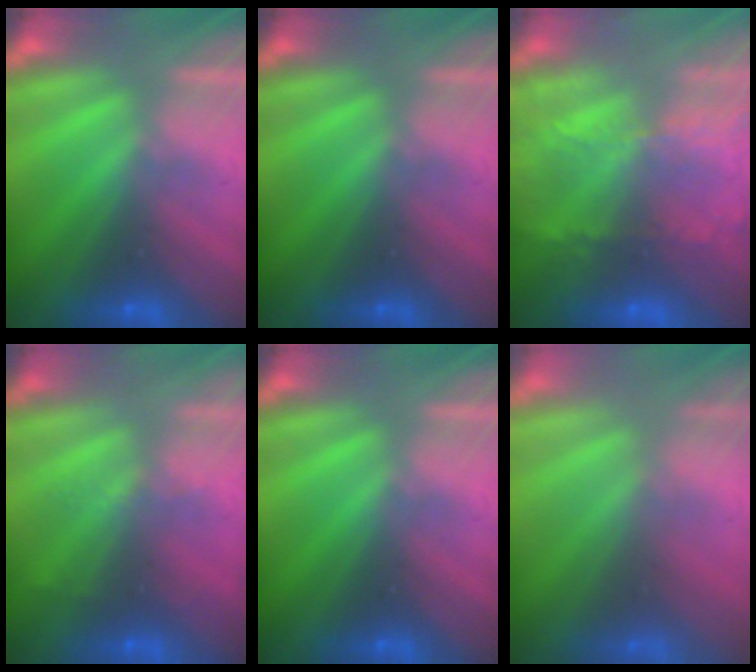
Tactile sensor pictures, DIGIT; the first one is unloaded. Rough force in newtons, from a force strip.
{"total": 0.0}
{"total": 12.7}
{"total": 2.0}
{"total": 0.0}
{"total": 2.8}